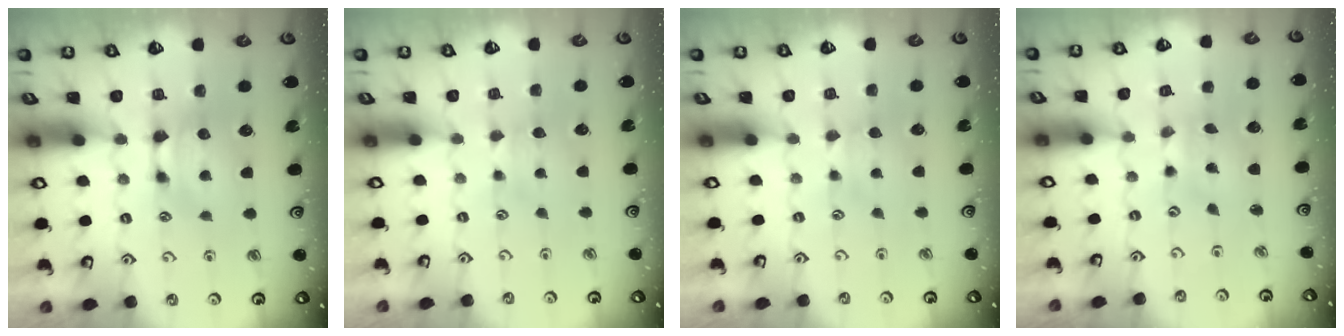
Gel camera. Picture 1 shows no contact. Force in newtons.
{"total": 2.0, "press": 1.9, "slide": 0.5}
{"total": 1.7, "press": 1.6, "slide": 0.5}
{"total": 3.3, "press": 3.2, "slide": 0.8}